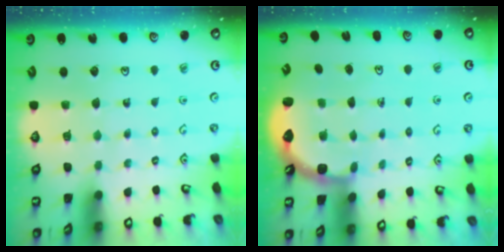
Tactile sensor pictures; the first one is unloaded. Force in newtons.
{"total": 2.6, "press": 2.2, "slide": 1.4}